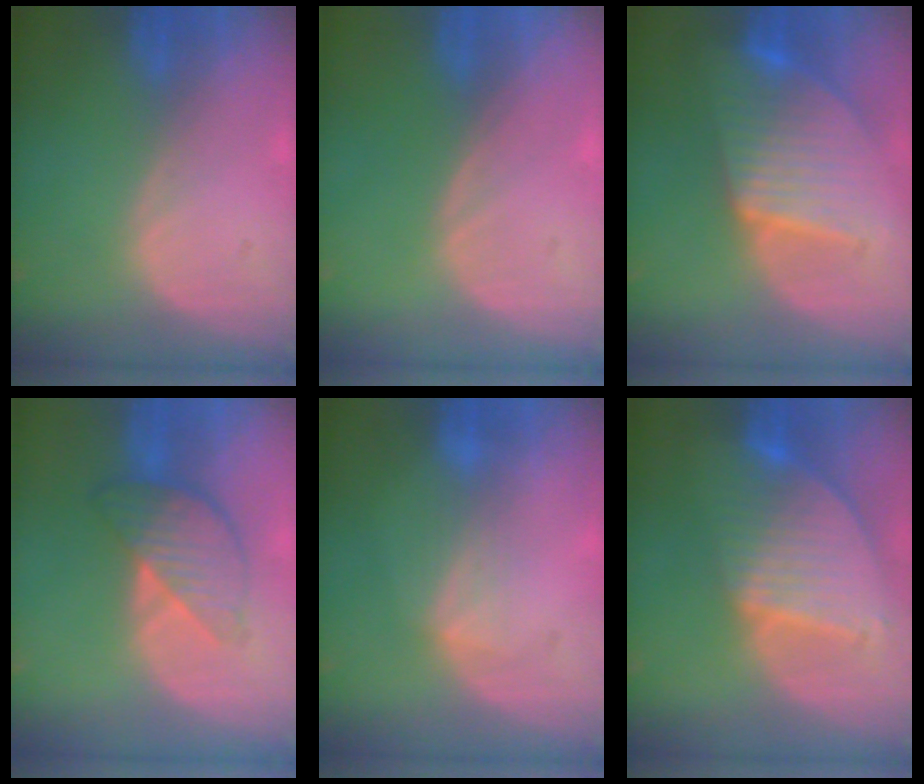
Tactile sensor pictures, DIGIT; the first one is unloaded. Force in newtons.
{"total": 0.0}
{"total": 9.7, "press": 9.7, "slide": 0.9}
{"total": 6.3, "press": 6.3, "slide": 0.3}
{"total": 2.7, "press": 2.7, "slide": 0.4}
{"total": 9.5, "press": 8.1, "slide": 4.8}